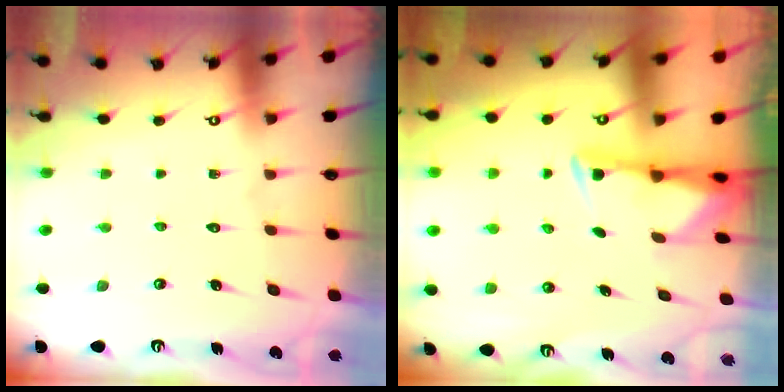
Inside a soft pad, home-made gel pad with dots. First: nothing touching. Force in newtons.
{"total": 2.9, "press": 2.9, "slide": 0.6}